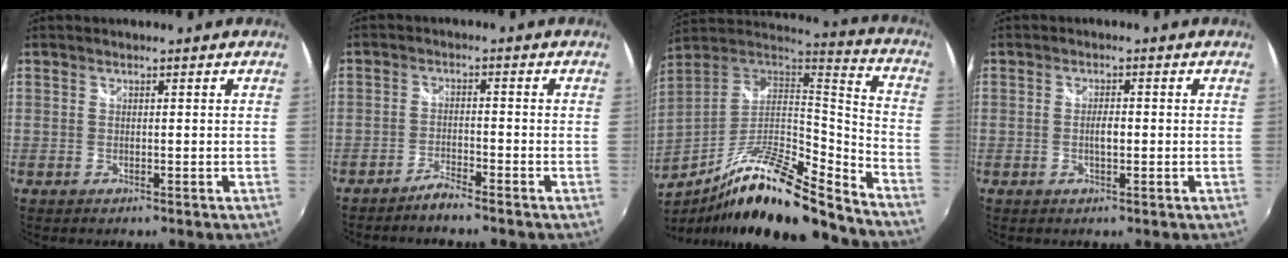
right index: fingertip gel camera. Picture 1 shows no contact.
{"total": 2.9, "force": [-2.7, 0.1, 1.0], "torque": [-0.039, 0.001, -0.054]}
{"total": 22.6, "force": [-16.6, 3.3, 15.0], "torque": [-0.254, -0.023, -0.289]}
{"total": 2.4, "force": [-0.3, 0.8, 2.2], "torque": [-0.039, 0.000, -0.006]}